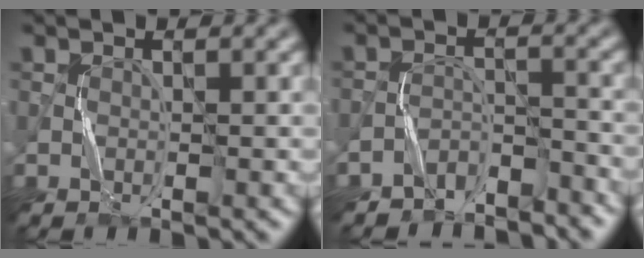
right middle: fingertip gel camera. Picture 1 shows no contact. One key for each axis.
{"total": 4.0, "fx": -3.8, "fy": 0.9, "fz": 0.2, "tx": 0.000, "ty": -0.001, "tz": -0.071}